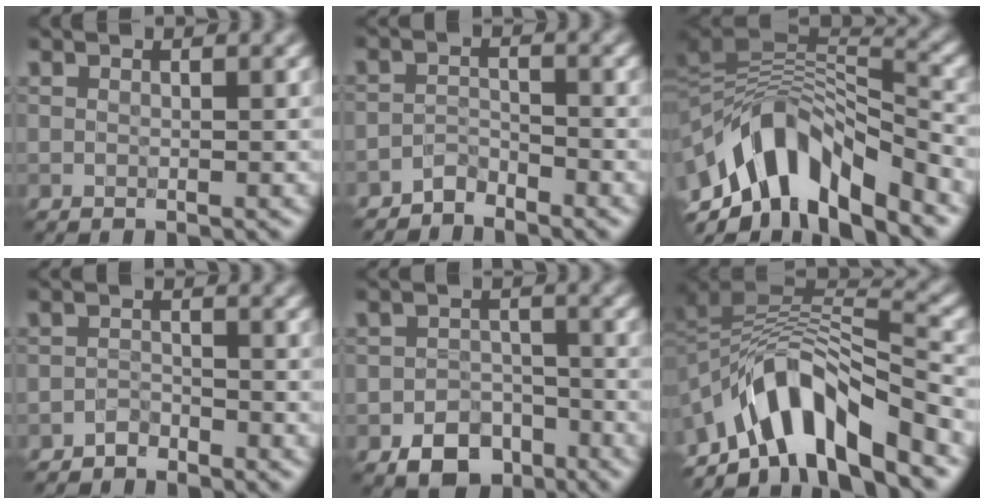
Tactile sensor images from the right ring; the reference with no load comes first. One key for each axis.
{"total": 1.9, "fx": -1.8, "fy": 0.4, "fz": 0.3, "tx": -0.003, "ty": 0.008, "tz": -0.039}
{"total": 11.4, "fx": -4.9, "fy": 5.1, "fz": 9.0, "tx": -0.151, "ty": 0.011, "tz": -0.082}
{"total": 1.4, "fx": -1.3, "fy": 0.5, "fz": 0.2, "tx": -0.001, "ty": 0.005, "tz": -0.028}
{"total": 4.7, "fx": -3.0, "fy": 3.0, "fz": 1.9, "tx": -0.024, "ty": -0.007, "tz": -0.048}
{"total": 10.0, "fx": -6.2, "fy": 3.9, "fz": 6.9, "tx": -0.100, "ty": 0.009, "tz": -0.108}